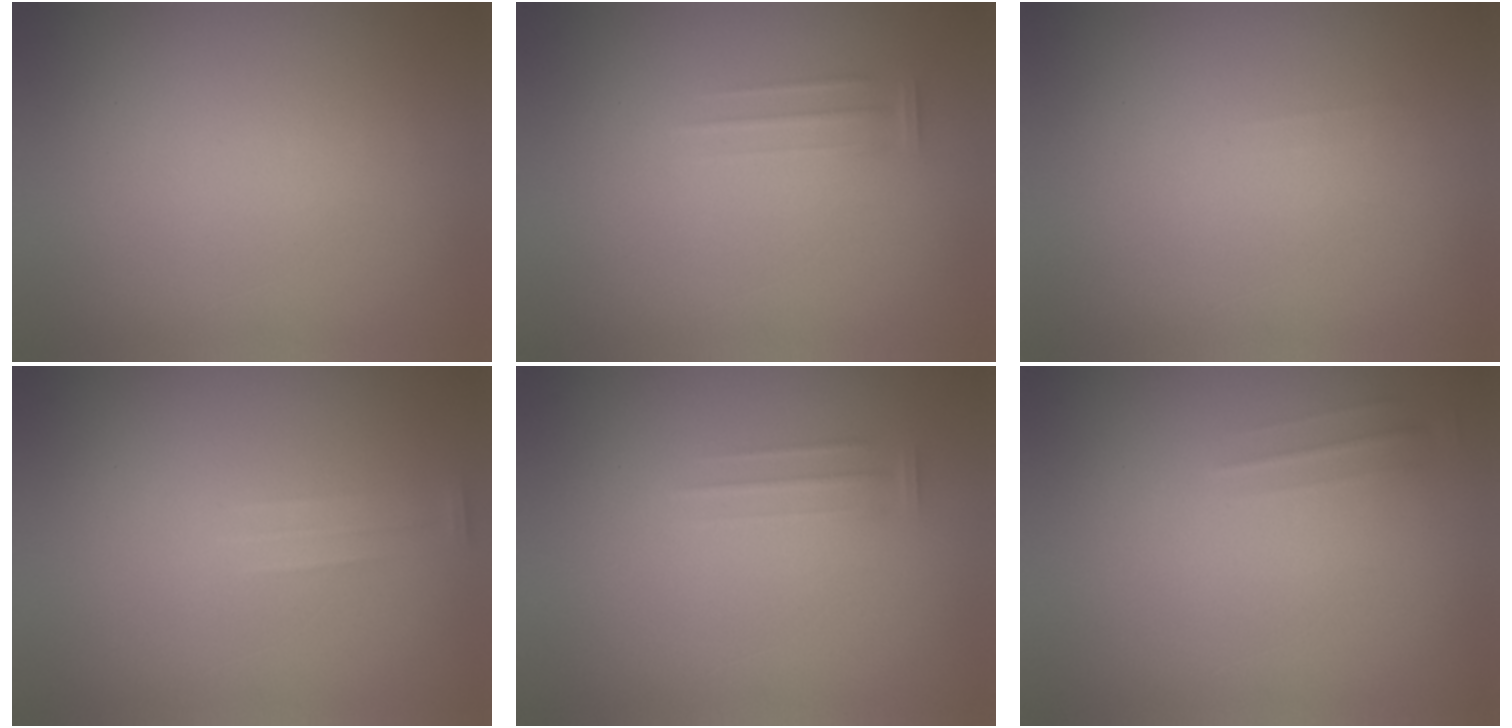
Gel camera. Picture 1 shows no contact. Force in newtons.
{"total": 1.2}
{"total": 1.0}
{"total": 1.3}
{"total": 1.5}
{"total": 1.5}